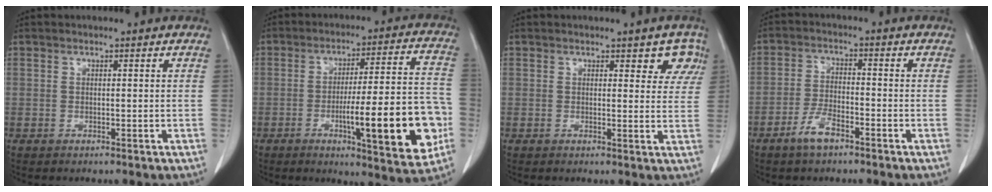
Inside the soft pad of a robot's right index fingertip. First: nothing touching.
{"total": 18.4, "force": [-5.1, 2.5, 17.5], "torque": [-0.220, 0.011, -0.064]}
{"total": 4.0, "force": [2.4, 2.1, 2.4], "torque": [-0.004, 0.001, 0.020]}
{"total": 4.6, "force": [-3.1, 1.3, 3.1], "torque": [-0.071, -0.001, -0.057]}